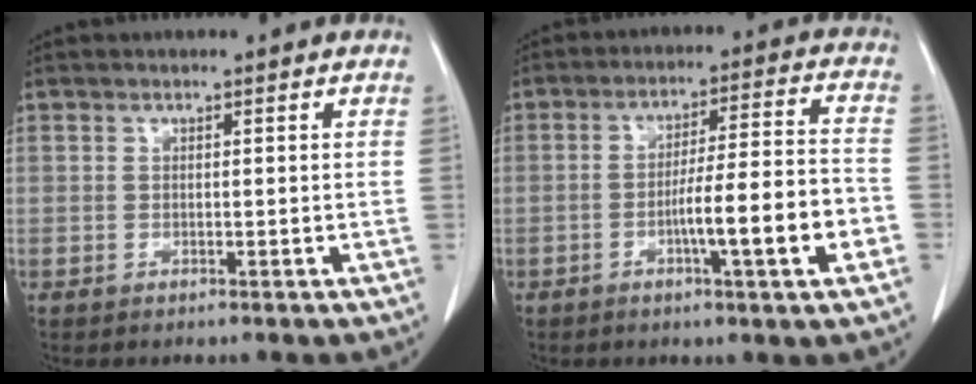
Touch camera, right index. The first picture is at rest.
{"total": 11.5, "force": [-3.8, 0.3, 10.9], "torque": [-0.167, 0.006, -0.055]}